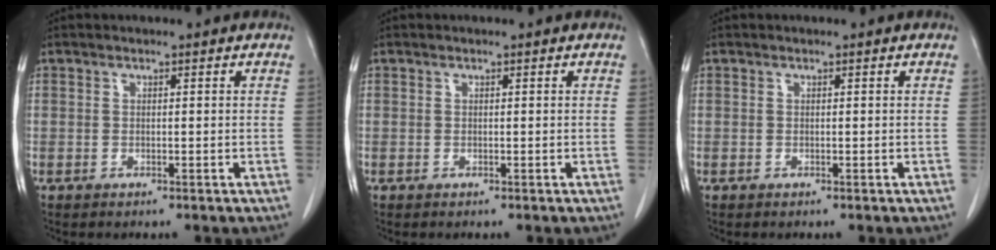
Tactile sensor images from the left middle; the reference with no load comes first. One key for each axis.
{"total": 0.0}
{"total": 0.0}